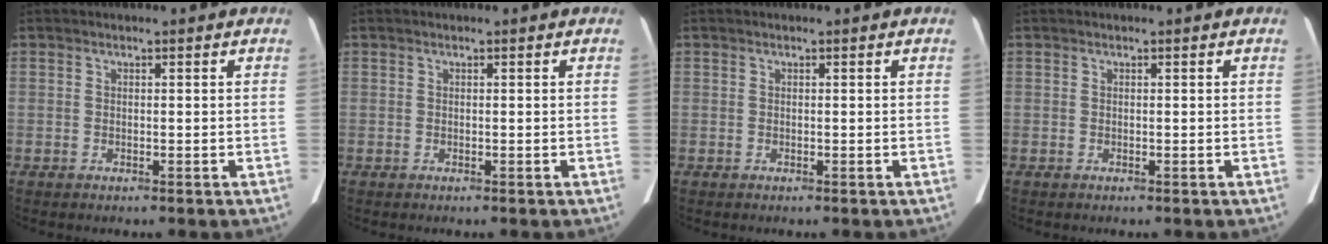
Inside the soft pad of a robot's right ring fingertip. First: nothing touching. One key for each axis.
{"total": 0.0}
{"total": 0.0}
{"total": 0.0}